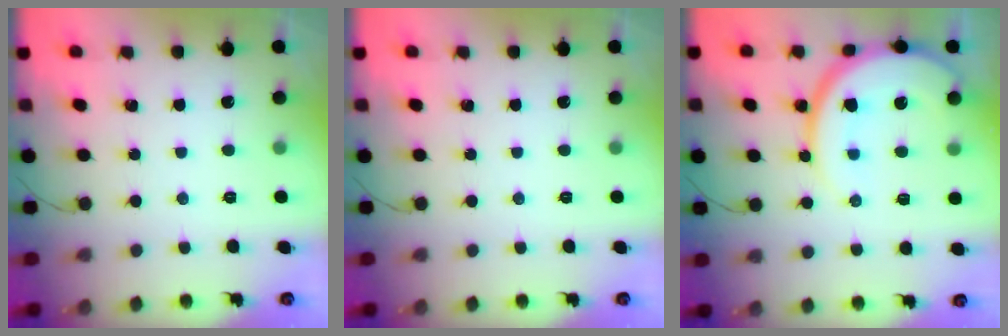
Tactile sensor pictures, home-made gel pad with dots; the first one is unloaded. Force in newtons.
{"total": 0.0}
{"total": 13.8, "press": 13.8, "slide": 1.2}